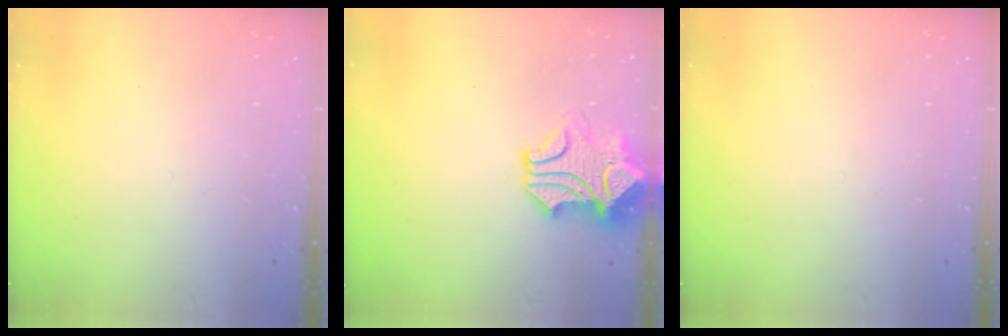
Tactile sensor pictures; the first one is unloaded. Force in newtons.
{"total": 1.6, "press": 1.2, "slide": 1.1}
{"total": 0.0}